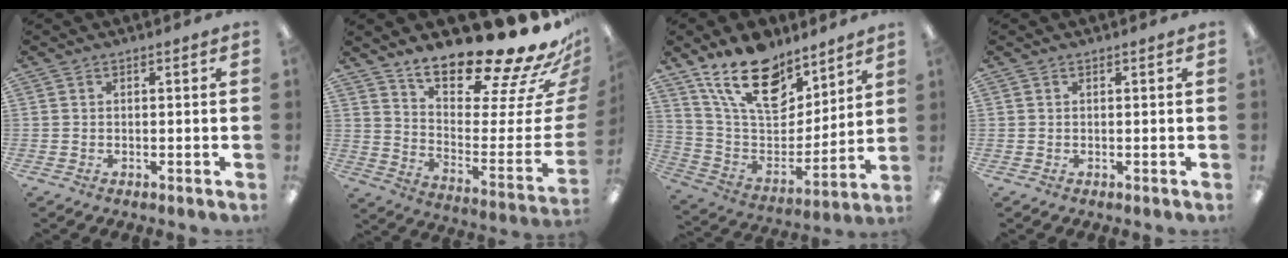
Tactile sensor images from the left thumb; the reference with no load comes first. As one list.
[{"total": 22.6, "force": [19.0, 5.1, 11.1], "torque": [-0.142, -0.154, 0.305]}, {"total": 19.9, "force": [13.9, 10.2, 10.0], "torque": [-0.175, -0.083, 0.250]}, {"total": 0.0}]